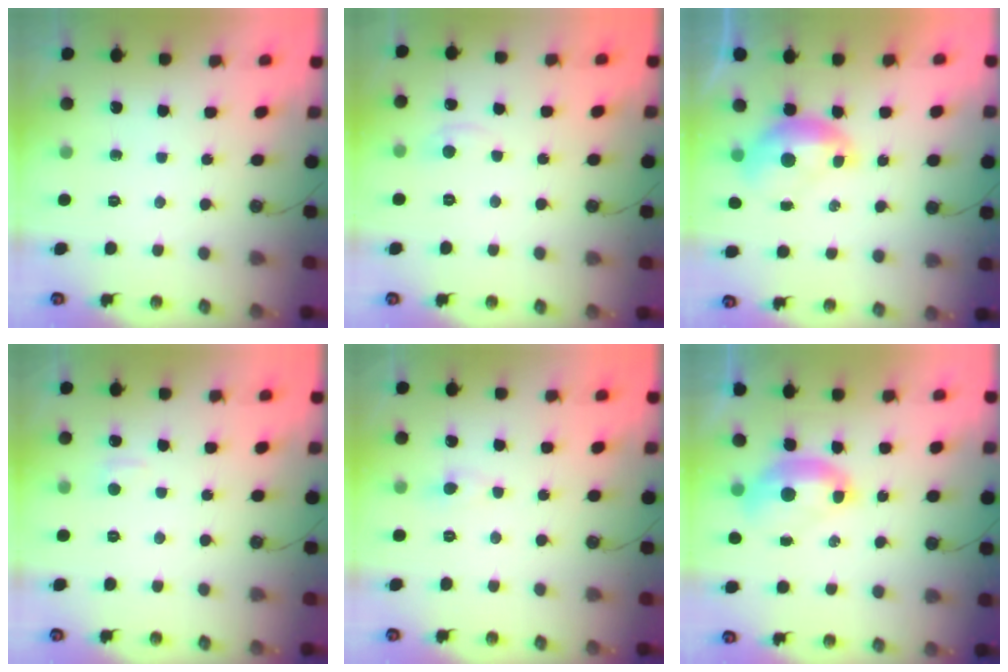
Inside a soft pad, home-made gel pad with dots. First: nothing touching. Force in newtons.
{"total": 1.3, "press": 1.3, "slide": 0.4}
{"total": 1.6, "press": 1.6, "slide": 0.4}
{"total": 1.6, "press": 1.5, "slide": 0.6}
{"total": 1.8, "press": 1.7, "slide": 0.7}
{"total": 3.1, "press": 3.0, "slide": 0.6}